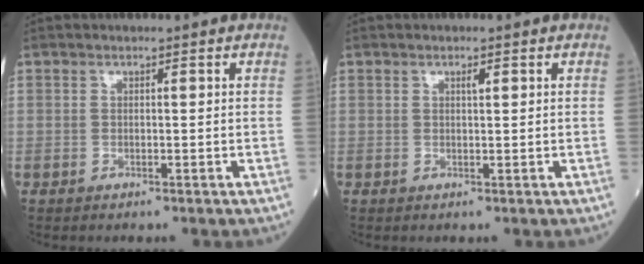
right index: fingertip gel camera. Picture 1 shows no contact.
{"total": 0.8, "force": [0.4, 0.2, 0.7], "torque": [-0.014, -0.001, 0.006]}